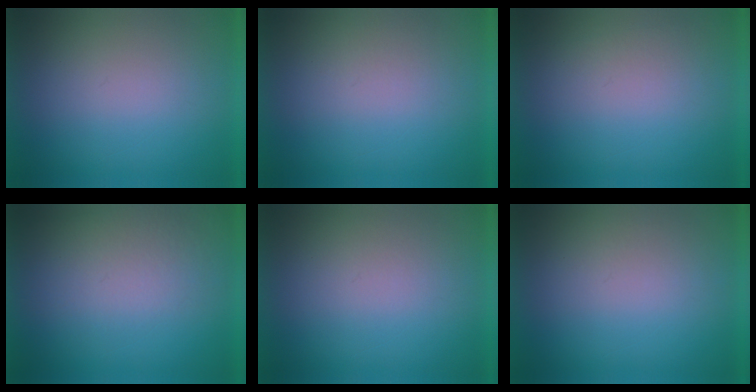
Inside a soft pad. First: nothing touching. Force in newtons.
{"total": 1.0}
{"total": 1.0}
{"total": 3.6}
{"total": 1.2}
{"total": 1.2}